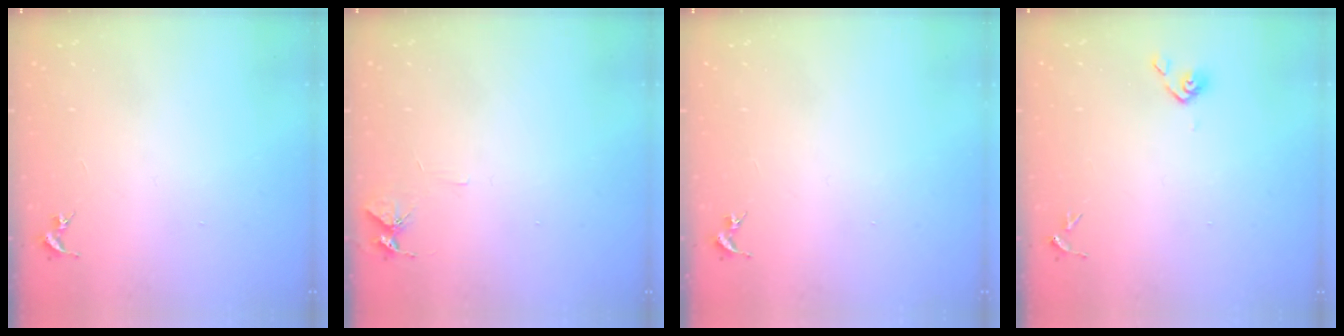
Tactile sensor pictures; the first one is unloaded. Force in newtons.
{"total": 5.4, "press": 5.4, "slide": 0.6}
{"total": 0.0}
{"total": 4.2, "press": 4.1, "slide": 1.1}